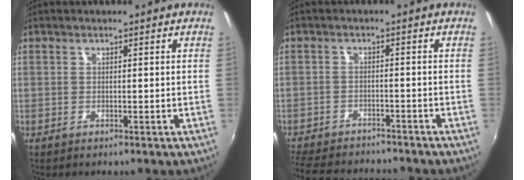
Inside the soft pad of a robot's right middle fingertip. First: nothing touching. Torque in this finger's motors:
{"motor_torque": [1.03, -1.11, 0.20, 0.12]}